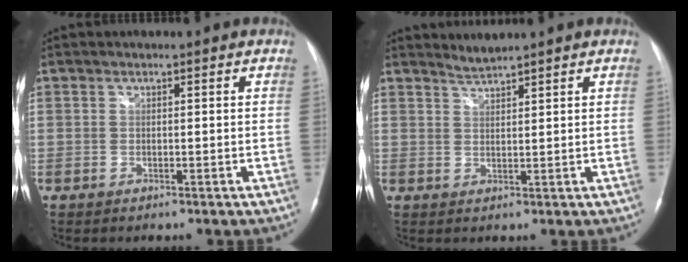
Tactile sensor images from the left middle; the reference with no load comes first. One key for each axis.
{"total": 1.9, "fx": 1.8, "fy": -0.6, "fz": -0.1, "tx": -0.001, "ty": -0.002, "tz": 0.040}